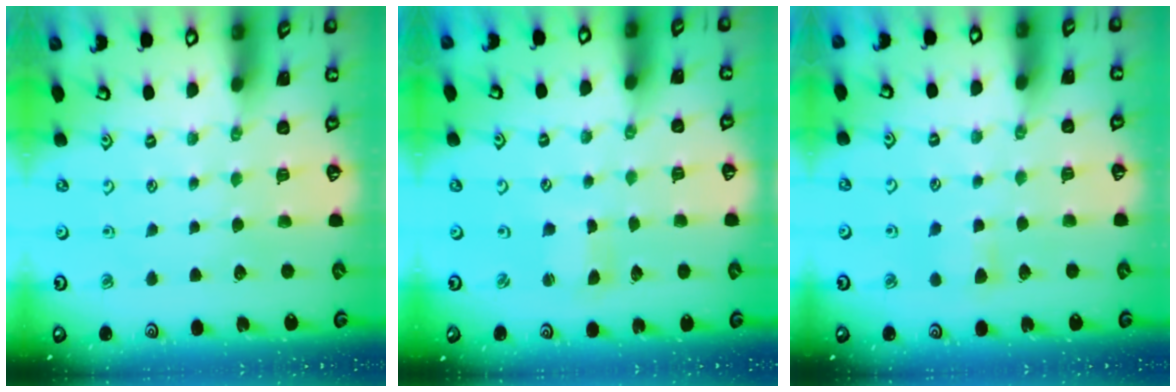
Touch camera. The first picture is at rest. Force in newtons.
{"total": 1.0, "press": 1.0, "slide": 0.2}
{"total": 4.8, "press": 4.7, "slide": 0.8}